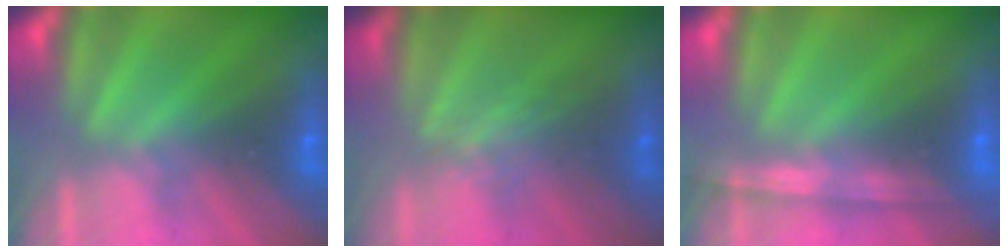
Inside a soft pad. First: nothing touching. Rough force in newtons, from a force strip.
{"total": 2.4}
{"total": 1.2}